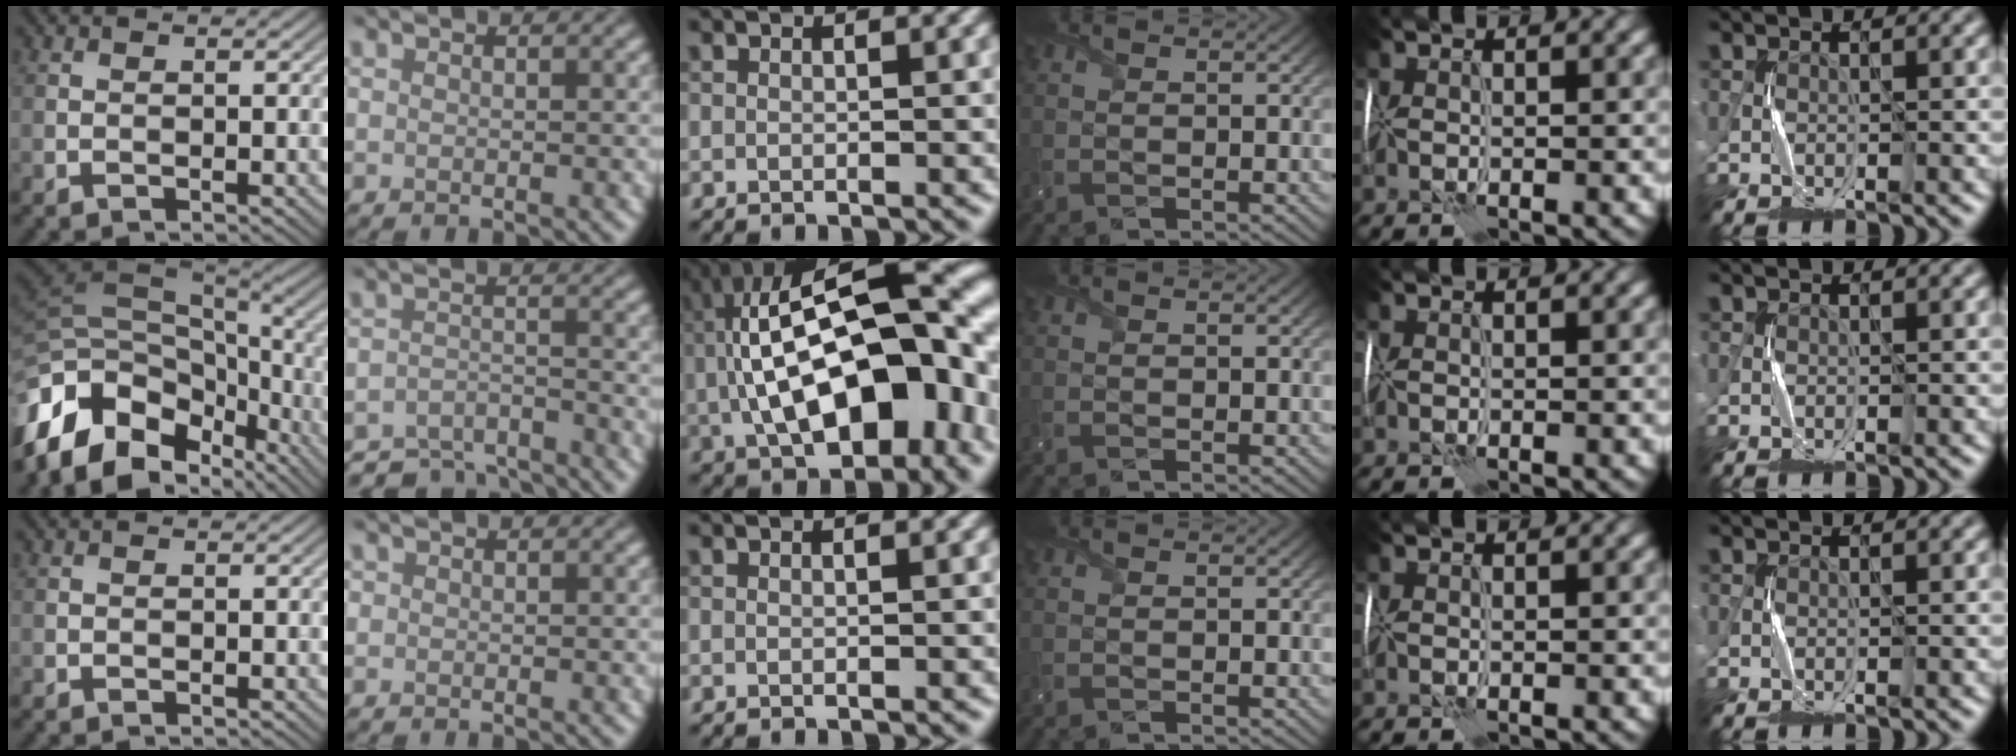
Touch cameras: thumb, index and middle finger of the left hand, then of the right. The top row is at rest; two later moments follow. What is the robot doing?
{"motion": "wrap", "object": "receipt paper"}